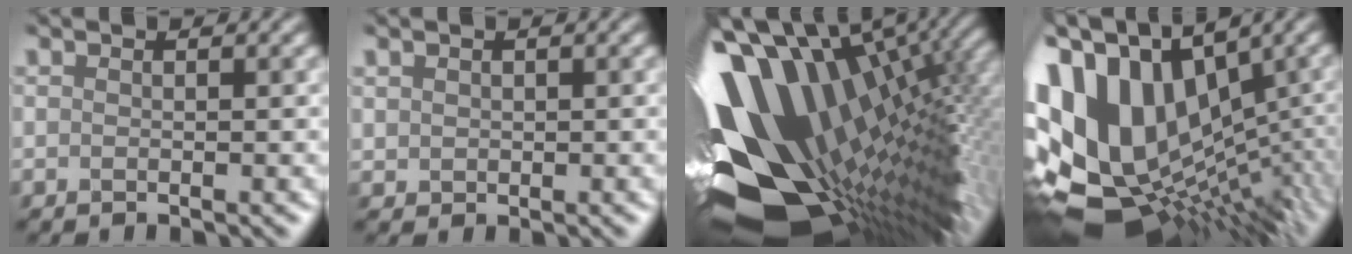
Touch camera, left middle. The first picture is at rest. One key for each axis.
{"total": 1.1, "fx": 0.7, "fy": 0.4, "fz": -0.7, "tx": 0.010, "ty": 0.000, "tz": 0.020}
{"total": 15.8, "fx": -0.3, "fy": 8.9, "fz": 13.1, "tx": -0.279, "ty": -0.030, "tz": 0.016}
{"total": 16.4, "fx": 1.4, "fy": 11.1, "fz": 12.0, "tx": -0.206, "ty": -0.002, "tz": 0.072}